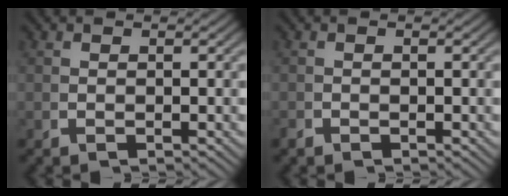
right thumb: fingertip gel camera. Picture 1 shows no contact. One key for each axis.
{"total": 0.6, "fx": -0.6, "fy": 0.0, "fz": -0.2, "tx": 0.005, "ty": -0.005, "tz": -0.011}